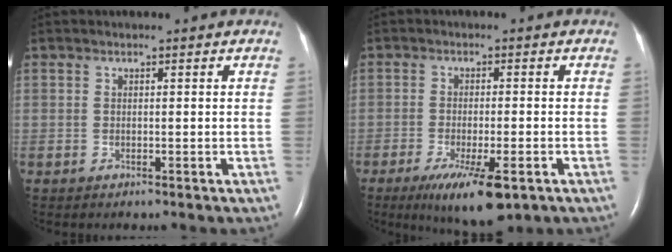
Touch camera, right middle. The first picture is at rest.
{"total": 9.1, "force": [-5.1, 1.9, 7.3], "torque": [-0.124, -0.023, -0.077]}